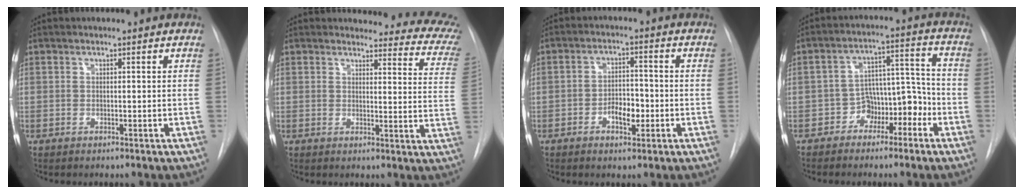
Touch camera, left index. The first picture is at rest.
{"total": 15.7, "force": [15.0, 3.3, 3.4], "torque": [-0.002, -0.092, 0.129]}
{"total": 4.7, "force": [-2.4, 2.2, 3.5], "torque": [-0.056, 0.001, -0.036]}
{"total": 7.5, "force": [-4.7, 4.5, 3.8], "torque": [-0.044, 0.036, -0.071]}